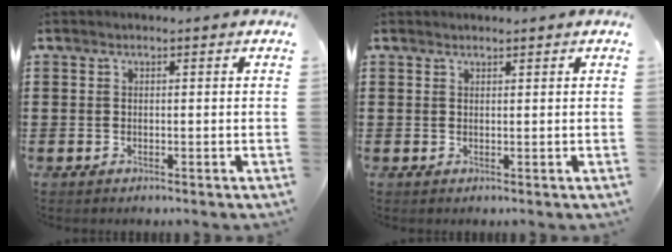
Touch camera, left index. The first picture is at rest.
{"total": 0.7, "force": [0.7, 0.2, 0.1], "torque": [-0.003, 0.000, 0.015]}